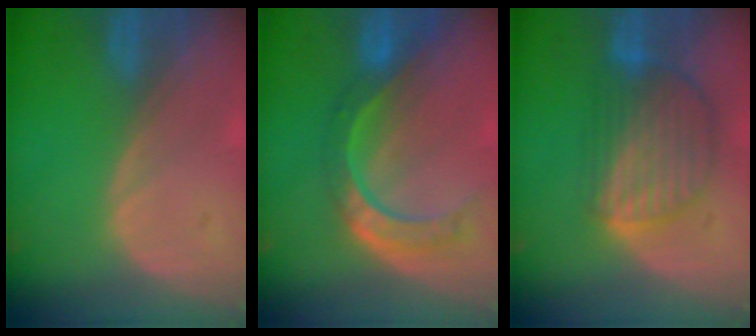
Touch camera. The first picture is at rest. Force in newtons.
{"total": 8.7, "press": 7.2, "slide": 4.9}
{"total": 9.0, "press": 7.7, "slide": 4.6}